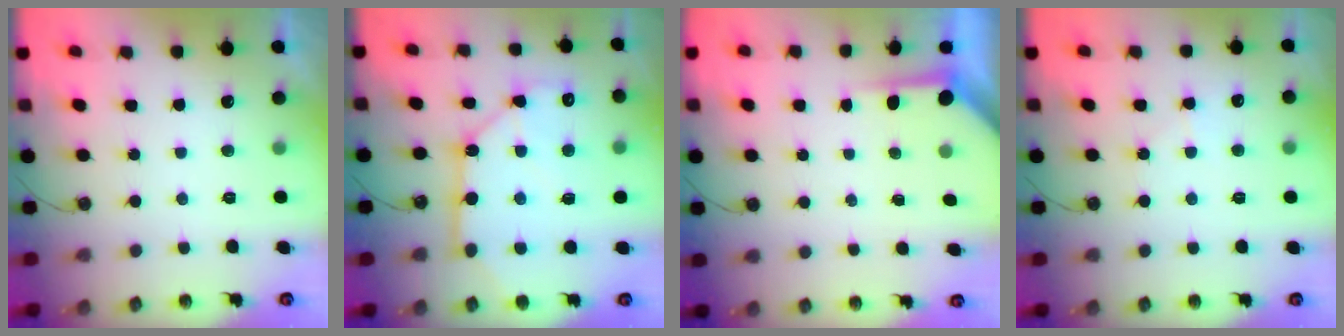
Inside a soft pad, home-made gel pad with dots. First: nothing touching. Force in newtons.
{"total": 12.9, "press": 12.9, "slide": 0.4}
{"total": 3.5, "press": 3.4, "slide": 0.3}
{"total": 4.1, "press": 4.1, "slide": 0.5}